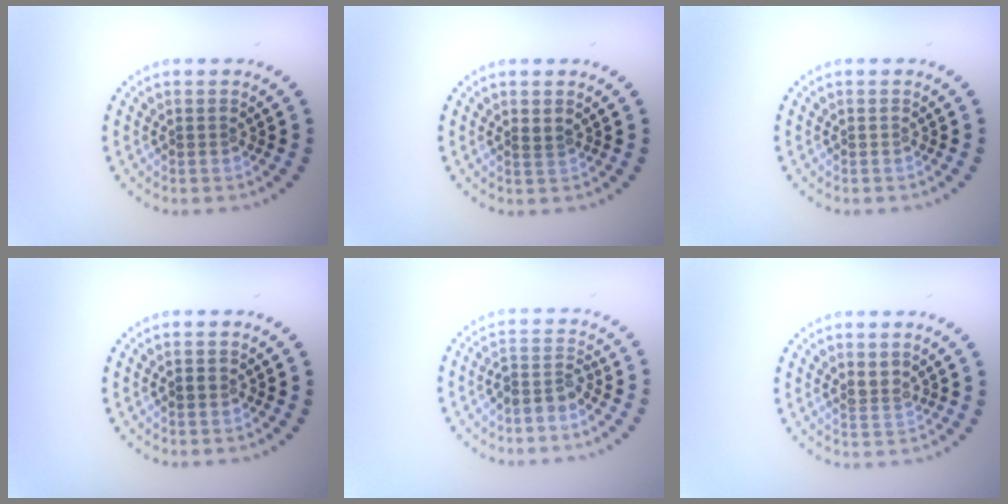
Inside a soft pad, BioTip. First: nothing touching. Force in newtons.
{"total": 0.8, "press": 0.7, "slide": 0.4}
{"total": 0.0}
{"total": 0.8, "press": 0.7, "slide": 0.4}
{"total": 2.4, "press": 1.9, "slide": 1.5}
{"total": 1.7, "press": 1.4, "slide": 1.0}